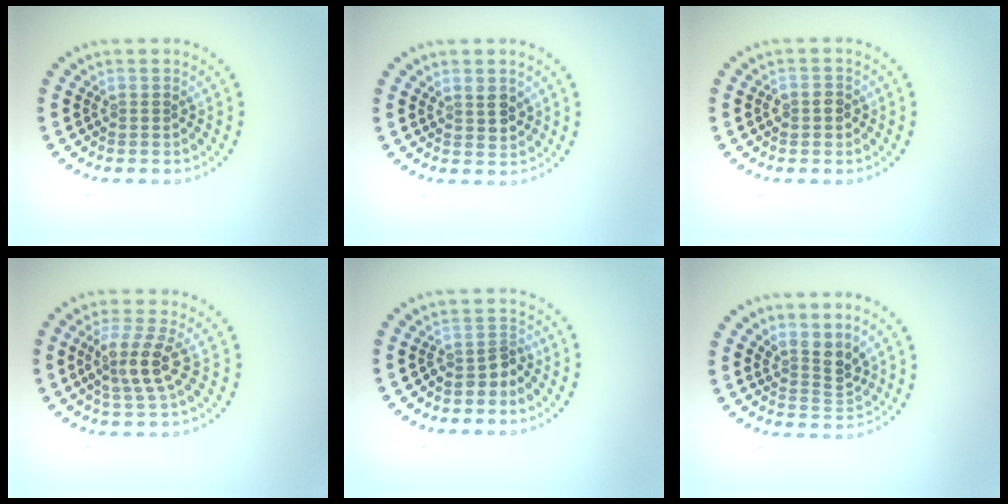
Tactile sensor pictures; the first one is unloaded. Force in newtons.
{"total": 1.8, "press": 1.6, "slide": 0.9}
{"total": 1.4, "press": 1.4, "slide": 0.5}
{"total": 3.7, "press": 3.3, "slide": 1.6}
{"total": 2.0, "press": 1.4, "slide": 1.4}
{"total": 2.7, "press": 2.0, "slide": 1.8}